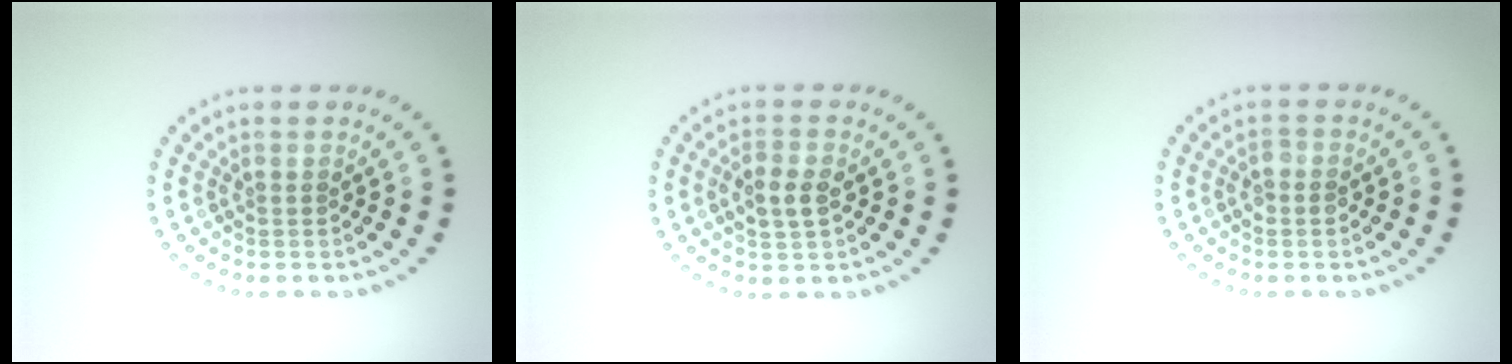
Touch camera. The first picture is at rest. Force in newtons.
{"total": 2.6, "press": 2.6, "slide": 0.2}
{"total": 1.1, "press": 1.0, "slide": 0.3}